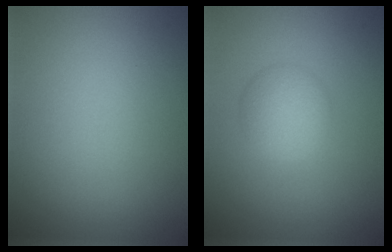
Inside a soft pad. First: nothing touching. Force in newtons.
{"total": 3.0, "press": 3.0, "slide": 0.0}